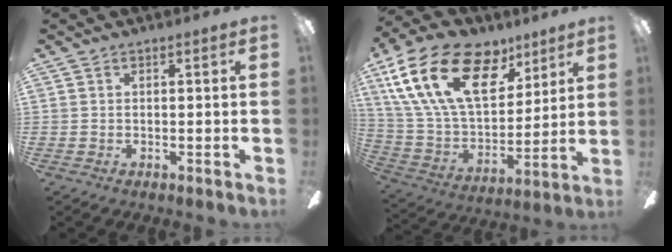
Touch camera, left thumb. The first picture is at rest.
{"total": 26.4, "force": [12.0, 15.0, 18.1], "torque": [-0.352, -0.048, 0.215]}